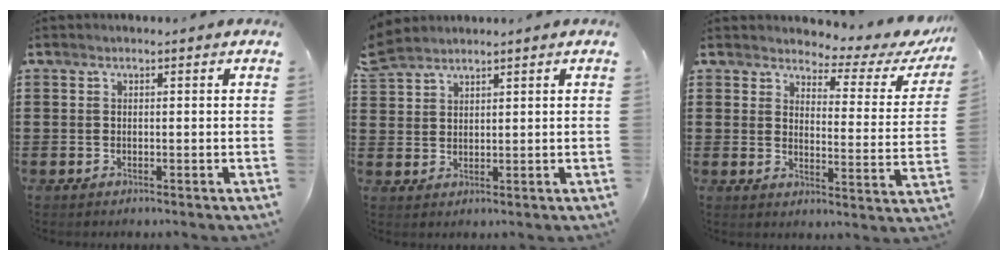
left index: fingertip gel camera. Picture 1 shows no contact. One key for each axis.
{"total": 3.3, "fx": 3.0, "fy": 1.1, "fz": 0.8, "tx": -0.025, "ty": -0.002, "tz": 0.057}
{"total": 3.5, "fx": 3.1, "fy": 0.9, "fz": 1.3, "tx": -0.041, "ty": -0.026, "tz": 0.045}